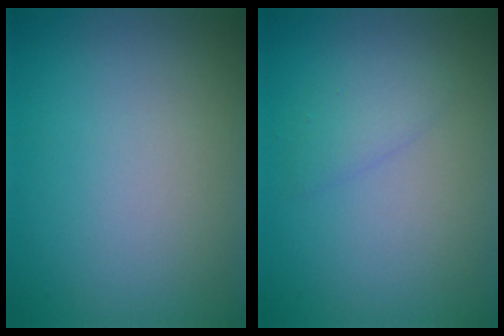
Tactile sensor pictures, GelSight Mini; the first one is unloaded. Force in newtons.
{"total": 1.4, "press": 1.4, "slide": 0.2}